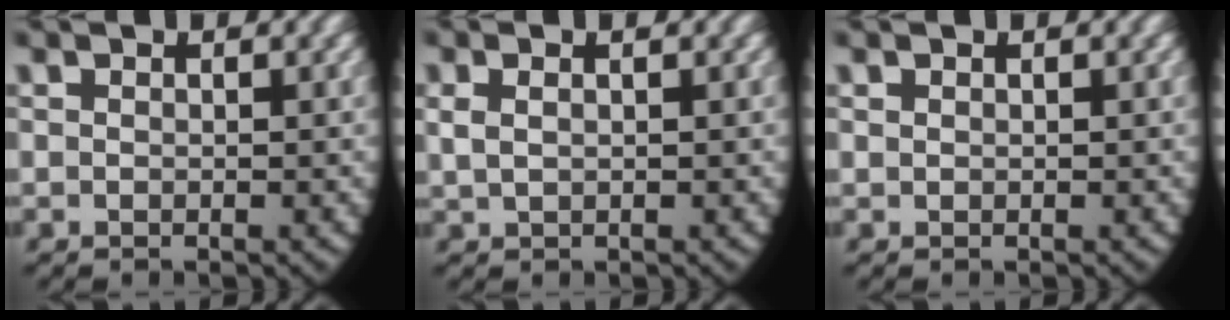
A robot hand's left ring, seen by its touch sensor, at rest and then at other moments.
{"total": 1.5, "force": [0.6, 0.8, 1.1], "torque": [-0.031, 0.000, 0.017]}
{"total": 0.0}